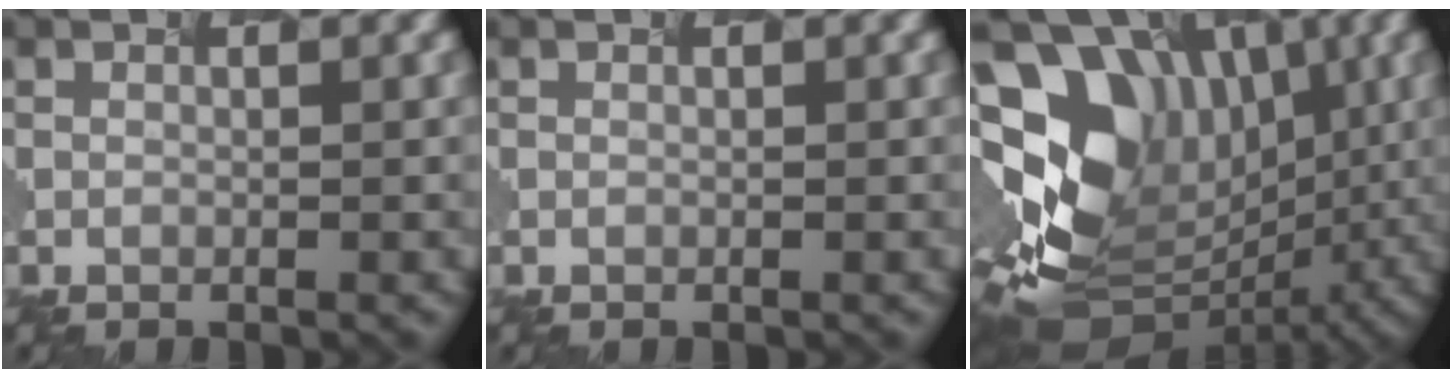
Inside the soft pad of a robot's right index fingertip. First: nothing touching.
{"total": 0.0}
{"total": 15.0, "force": [-0.2, 12.0, 9.0], "torque": [-0.170, 0.014, 0.017]}